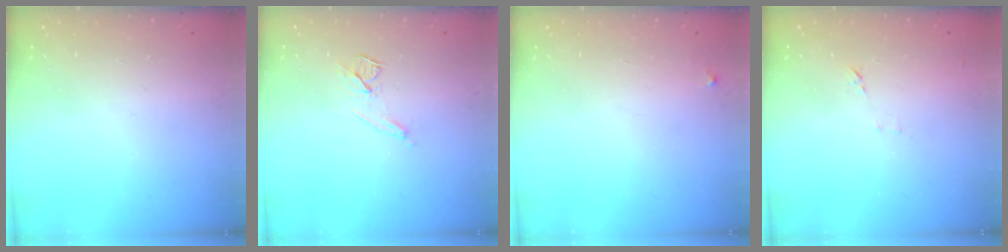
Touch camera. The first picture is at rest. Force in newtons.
{"total": 7.4, "press": 6.8, "slide": 3.1}
{"total": 2.3, "press": 2.3, "slide": 0.2}
{"total": 6.0, "press": 6.0, "slide": 0.5}